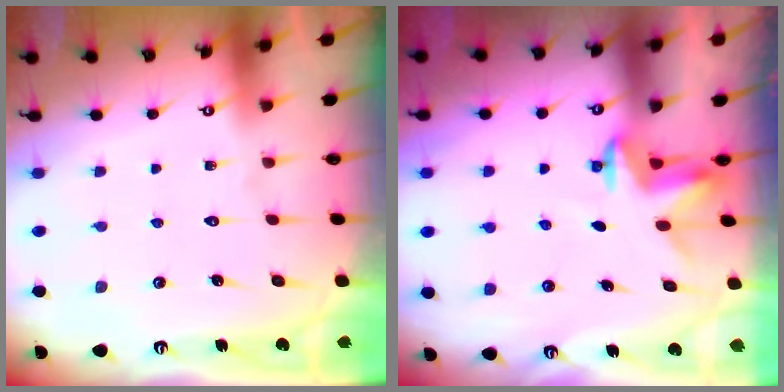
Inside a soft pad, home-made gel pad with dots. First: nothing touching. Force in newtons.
{"total": 3.3, "press": 3.3, "slide": 0.2}